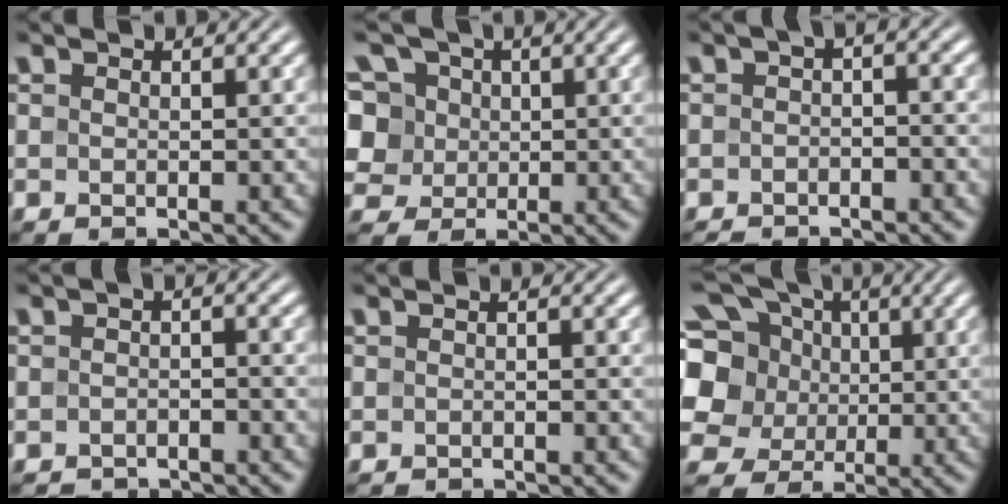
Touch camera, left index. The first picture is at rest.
{"total": 9.6, "force": [2.9, 7.9, 4.7], "torque": [-0.102, 0.032, 0.027]}
{"total": 2.8, "force": [-1.9, 1.0, 1.8], "torque": [-0.027, 0.002, -0.037]}
{"total": 2.8, "force": [-2.3, 1.1, 1.1], "torque": [-0.011, 0.001, -0.043]}
{"total": 1.7, "force": [-1.7, 0.2, 0.4], "torque": [-0.003, -0.007, -0.026]}
{"total": 11.4, "force": [2.6, 9.7, 5.5], "torque": [-0.147, 0.028, 0.019]}